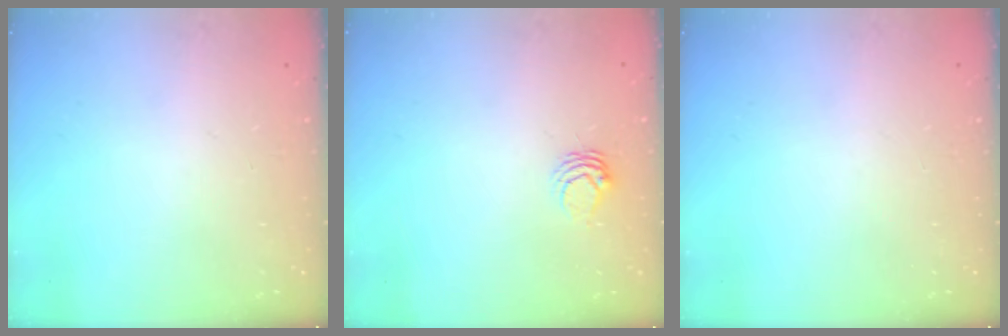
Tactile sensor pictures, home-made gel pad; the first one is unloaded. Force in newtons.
{"total": 4.4, "press": 4.3, "slide": 0.5}
{"total": 0.0}